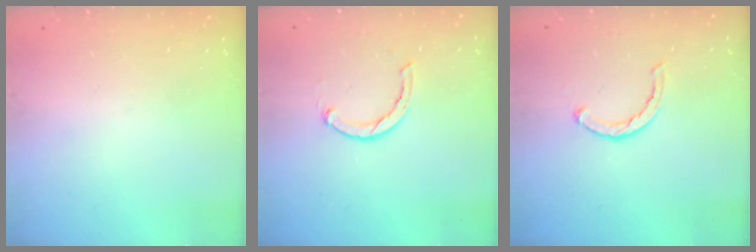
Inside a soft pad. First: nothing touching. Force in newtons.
{"total": 1.9, "press": 1.9, "slide": 0.3}
{"total": 2.1, "press": 2.1, "slide": 0.3}